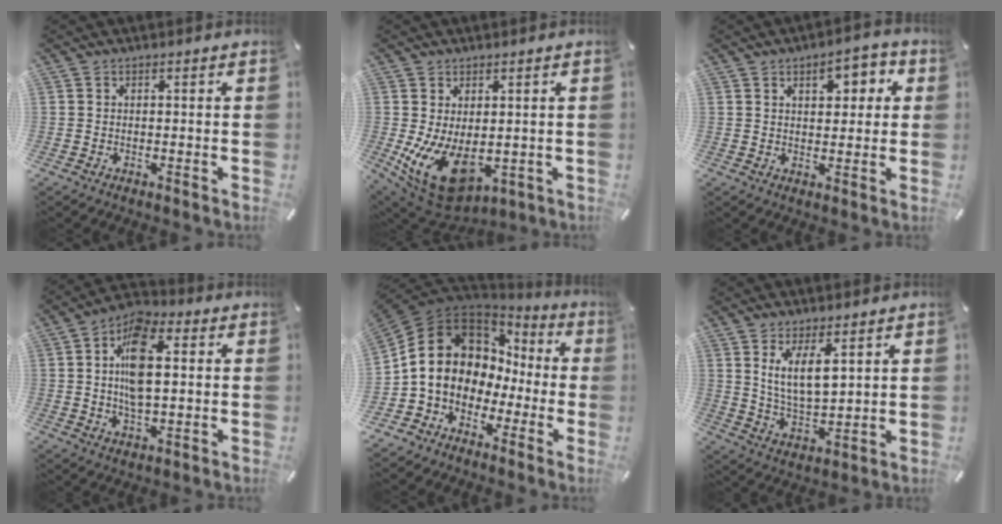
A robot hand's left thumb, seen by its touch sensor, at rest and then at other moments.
{"total": 12.2, "force": [-1.7, 7.7, 9.4], "torque": [-0.173, -0.009, -0.021]}
{"total": 6.9, "force": [2.8, 4.1, 4.8], "torque": [-0.056, -0.006, 0.039]}
{"total": 12.0, "force": [1.6, 6.5, 10.0], "torque": [-0.181, 0.001, 0.027]}
{"total": 13.3, "force": [0.5, 11.7, 6.3], "torque": [-0.142, -0.011, 0.006]}
{"total": 8.9, "force": [4.8, 3.8, 6.5], "torque": [-0.139, -0.018, 0.081]}